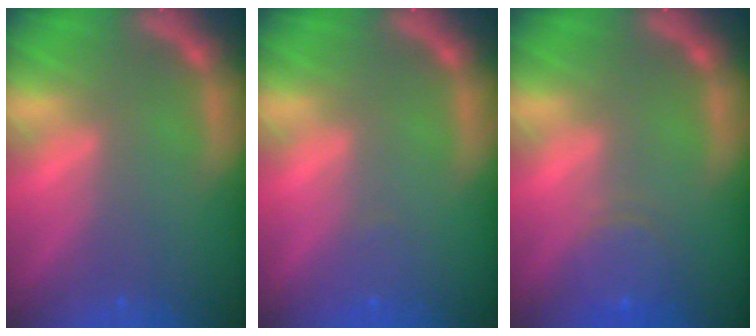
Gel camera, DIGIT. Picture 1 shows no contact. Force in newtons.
{"total": 1.0}
{"total": 3.5}